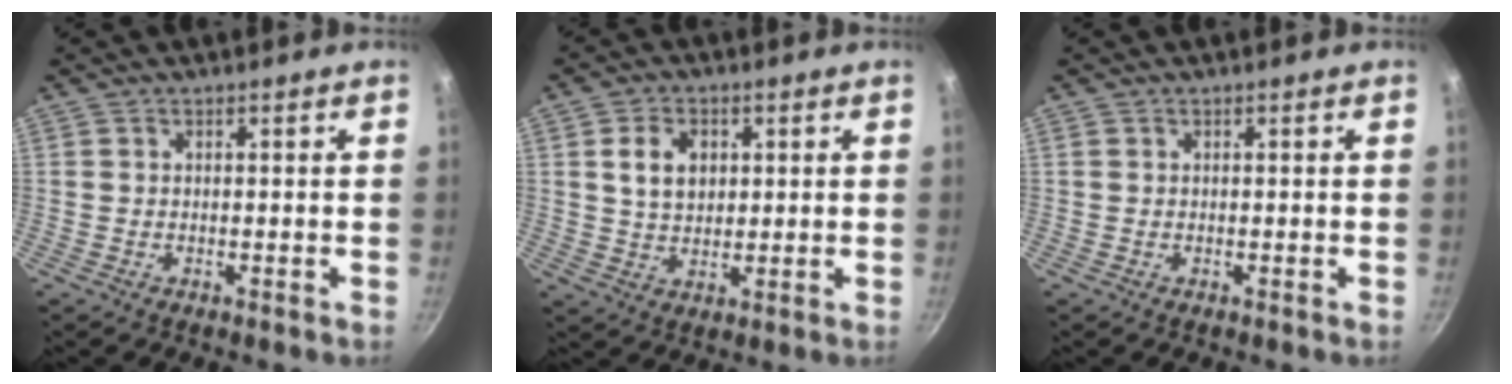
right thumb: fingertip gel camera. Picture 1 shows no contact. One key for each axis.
{"total": 6.8, "fx": 1.7, "fy": 4.9, "fz": 4.3, "tx": -0.059, "ty": -0.004, "tz": 0.032}
{"total": 0.0}